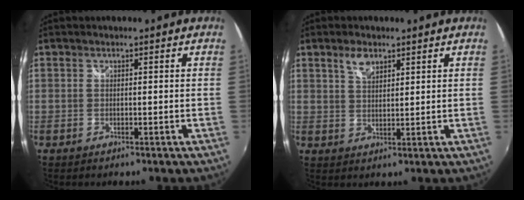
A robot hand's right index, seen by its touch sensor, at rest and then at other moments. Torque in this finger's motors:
{"motor_torque": [0.36, 0.22, 0.10, 0.02]}